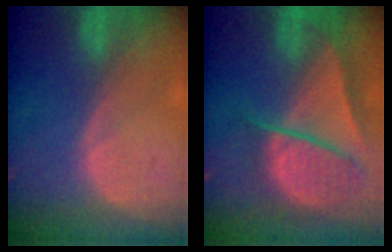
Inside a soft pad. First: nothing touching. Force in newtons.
{"total": 9.5, "press": 8.2, "slide": 4.8}